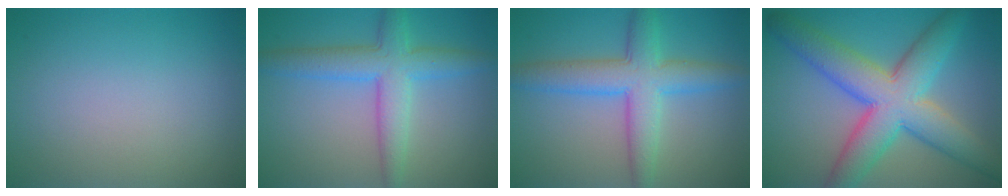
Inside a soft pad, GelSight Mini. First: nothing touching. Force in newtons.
{"total": 5.3, "press": 5.3, "slide": 0.1}
{"total": 5.9, "press": 5.9, "slide": 0.3}
{"total": 9.7, "press": 9.7, "slide": 0.3}